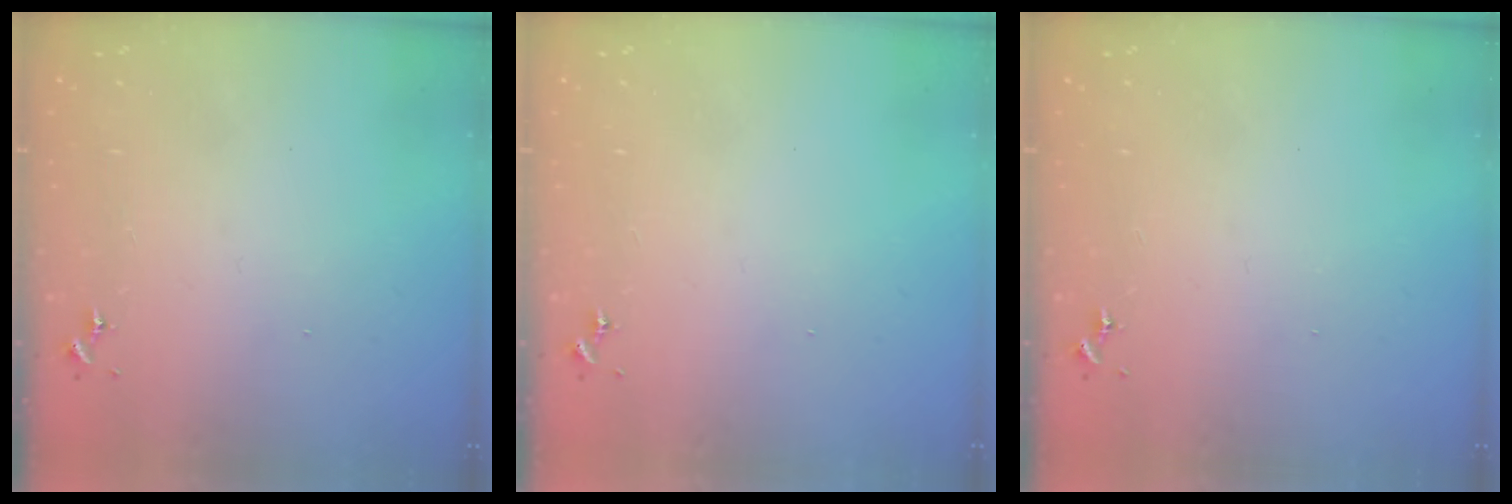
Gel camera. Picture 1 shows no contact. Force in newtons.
{"total": 0.0}
{"total": 0.0}